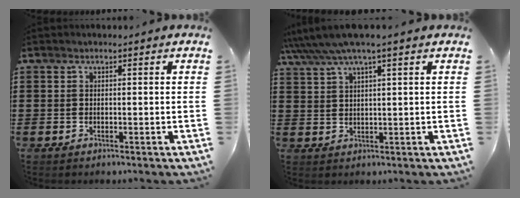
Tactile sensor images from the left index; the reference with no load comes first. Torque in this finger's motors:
{"motor_torque": [1.11, -0.50, 1.05, 0.21]}